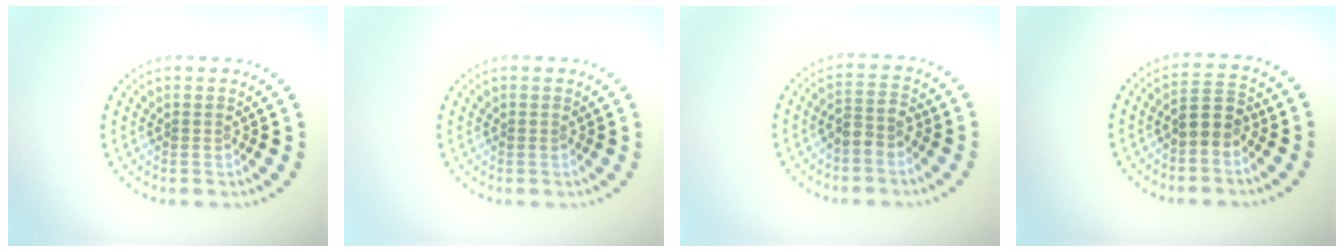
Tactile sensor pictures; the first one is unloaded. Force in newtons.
{"total": 0.0}
{"total": 2.1, "press": 1.8, "slide": 1.1}
{"total": 2.6, "press": 2.3, "slide": 1.1}